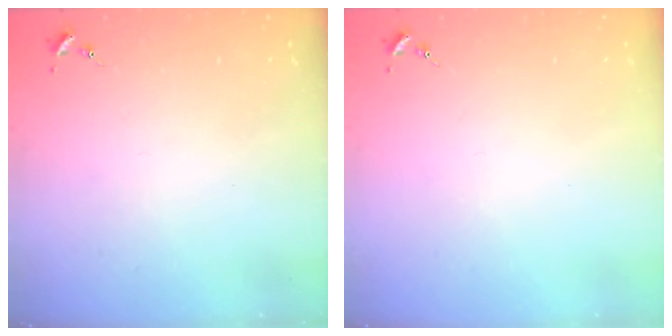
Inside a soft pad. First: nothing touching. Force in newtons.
{"total": 0.0}